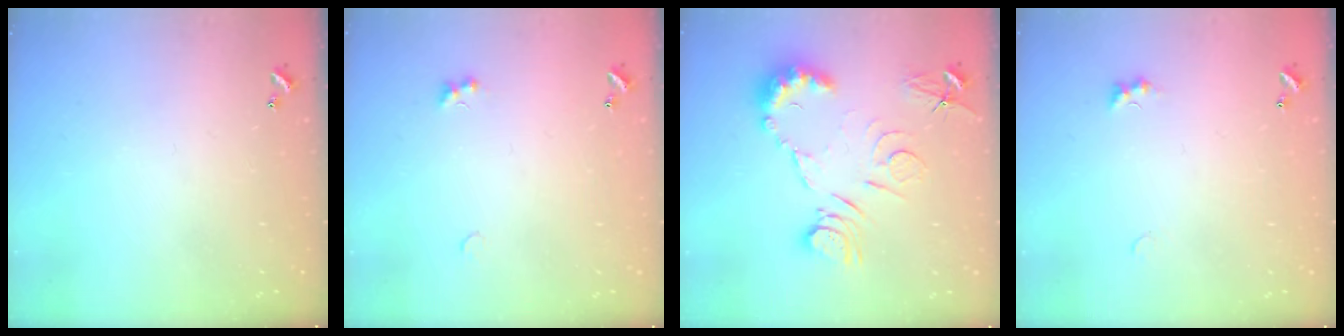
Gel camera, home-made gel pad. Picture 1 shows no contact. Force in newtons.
{"total": 1.8, "press": 1.7, "slide": 0.4}
{"total": 11.6, "press": 11.6, "slide": 0.5}
{"total": 1.4, "press": 1.3, "slide": 0.5}